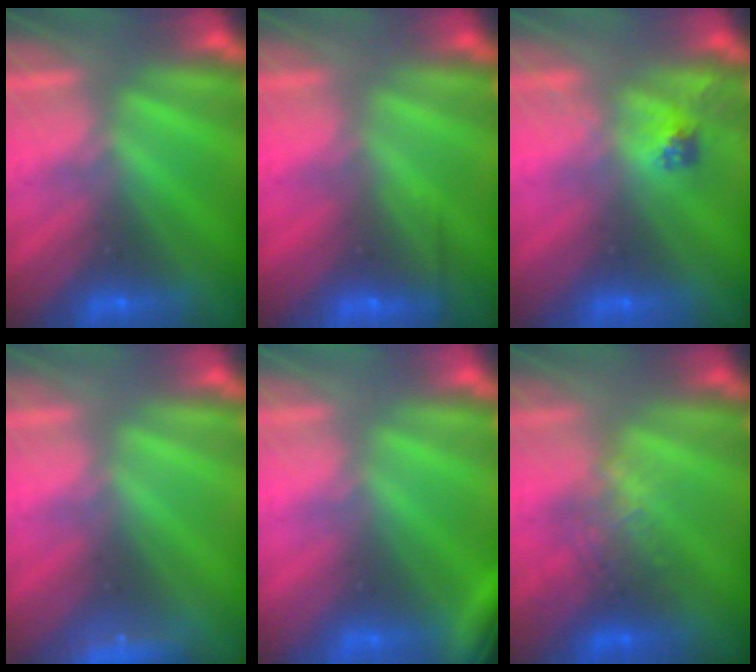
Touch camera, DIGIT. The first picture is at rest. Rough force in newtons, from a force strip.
{"total": 2.4}
{"total": 2.4}
{"total": 2.4}
{"total": 3.7}
{"total": 2.6}